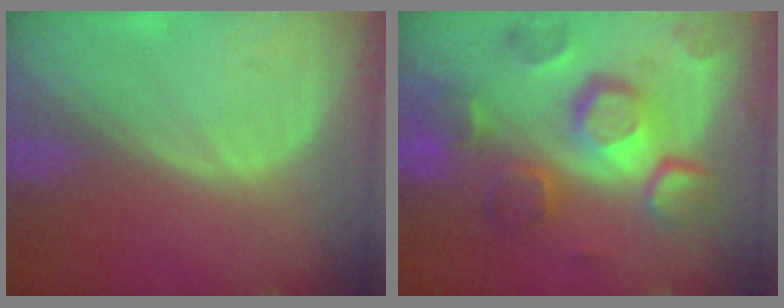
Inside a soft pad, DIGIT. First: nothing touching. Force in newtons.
{"total": 12.4, "press": 10.7, "slide": 6.2}